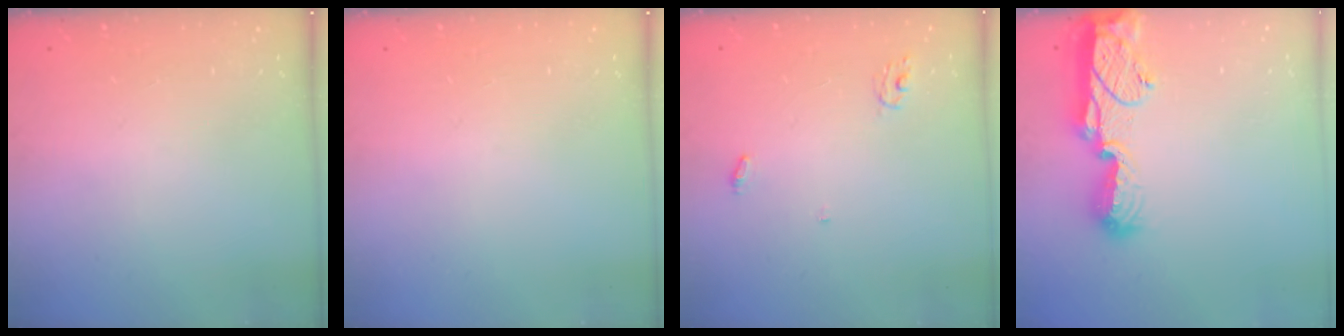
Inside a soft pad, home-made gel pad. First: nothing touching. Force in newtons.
{"total": 0.0}
{"total": 3.7, "press": 3.7, "slide": 0.2}
{"total": 15.4, "press": 14.2, "slide": 6.0}